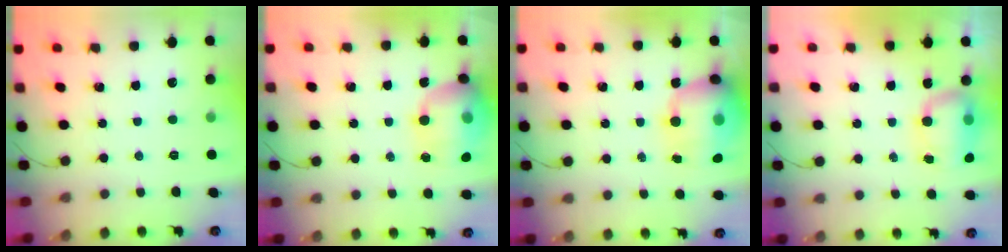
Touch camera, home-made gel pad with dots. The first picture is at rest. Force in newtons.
{"total": 17.4, "press": 17.3, "slide": 2.0}
{"total": 18.8, "press": 18.3, "slide": 4.3}
{"total": 8.5, "press": 8.1, "slide": 2.7}